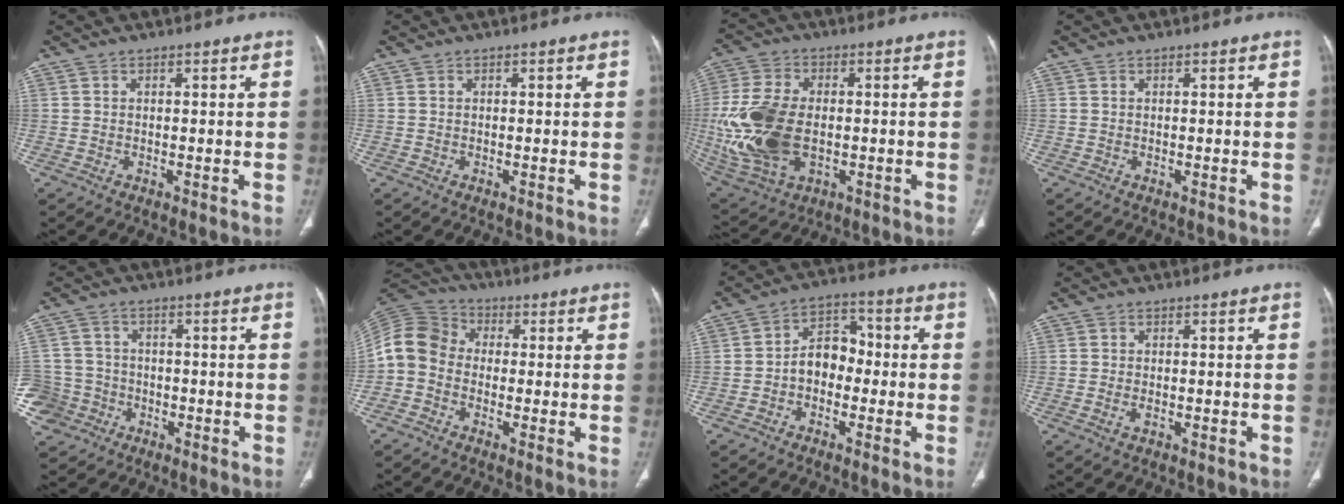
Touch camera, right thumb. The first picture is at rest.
{"total": 0.0}
{"total": 18.0, "force": [-1.8, 11.2, 14.0], "torque": [-0.307, -0.005, -0.019]}
{"total": 0.0}
{"total": 9.4, "force": [-4.3, 8.2, 1.5], "torque": [-0.035, 0.034, -0.072]}
{"total": 8.2, "force": [-1.0, 7.4, 3.5], "torque": [-0.068, 0.030, -0.040]}
{"total": 7.0, "force": [-1.1, 5.7, 3.8], "torque": [-0.035, 0.036, -0.035]}
{"total": 0.9, "force": [0.1, 0.9, 0.0], "torque": [-0.007, 0.005, 0.001]}